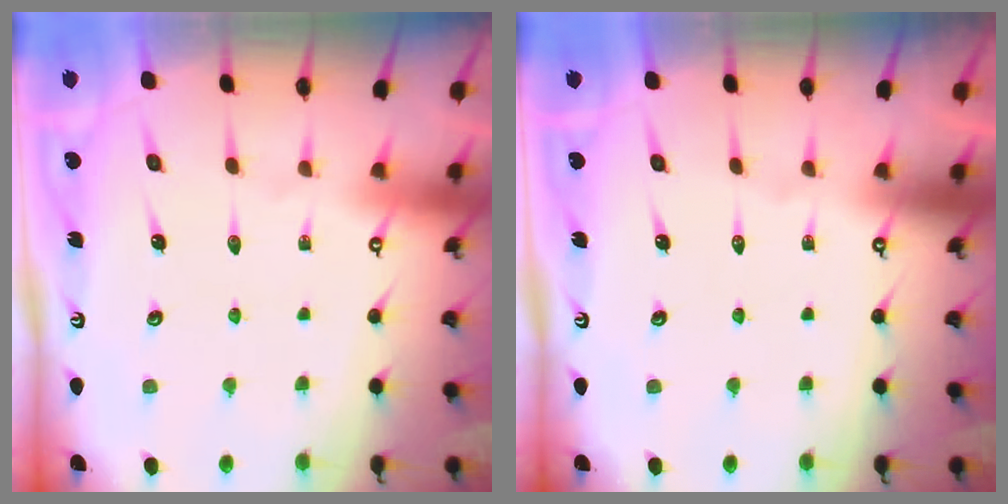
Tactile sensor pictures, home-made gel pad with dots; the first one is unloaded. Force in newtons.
{"total": 0.0}